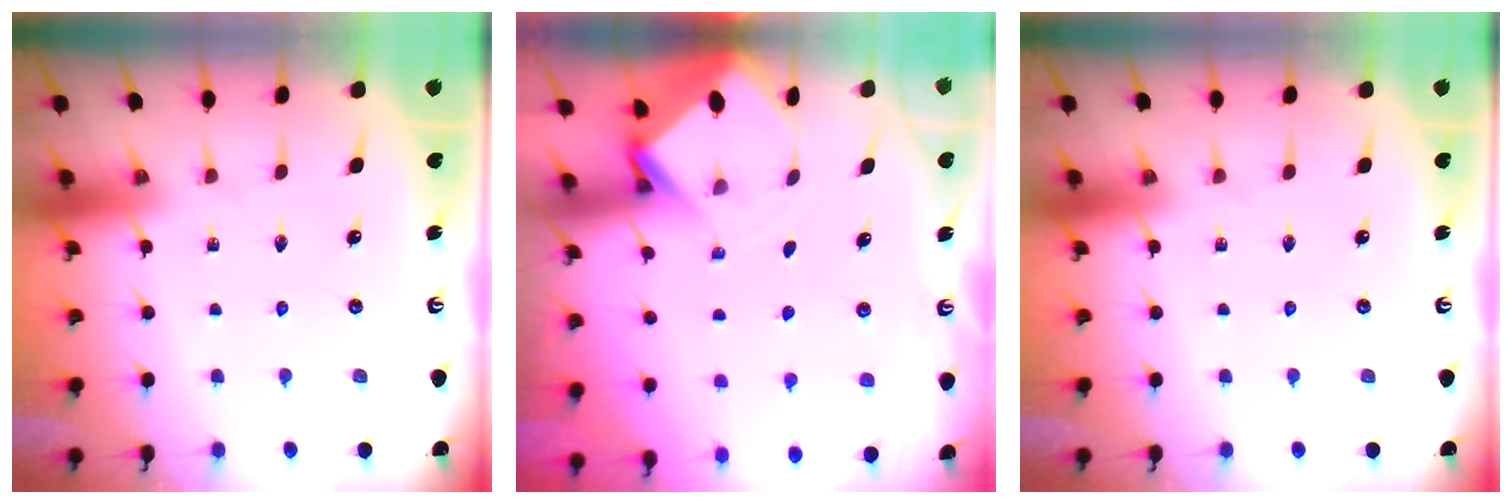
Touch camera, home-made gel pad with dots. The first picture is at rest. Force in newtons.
{"total": 2.9, "press": 2.9, "slide": 0.2}
{"total": 0.0}